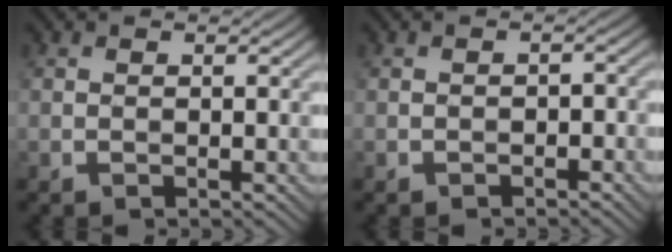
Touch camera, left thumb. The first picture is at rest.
{"total": 1.4, "force": [-0.9, 0.8, 0.8], "torque": [-0.011, 0.000, -0.017]}